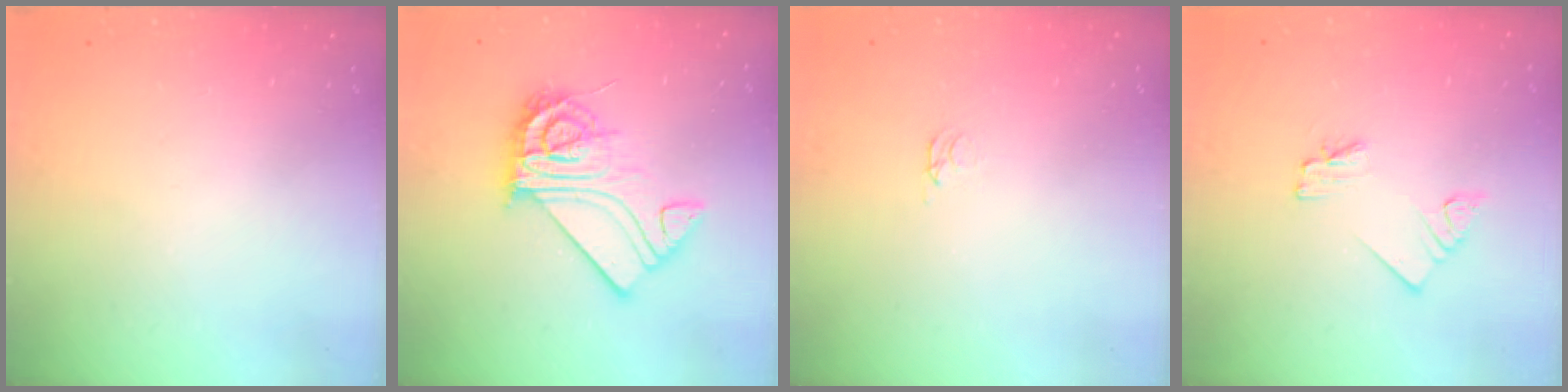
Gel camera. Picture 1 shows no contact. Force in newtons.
{"total": 15.9, "press": 15.8, "slide": 0.7}
{"total": 1.6, "press": 1.6, "slide": 0.4}
{"total": 2.3, "press": 2.3, "slide": 0.1}